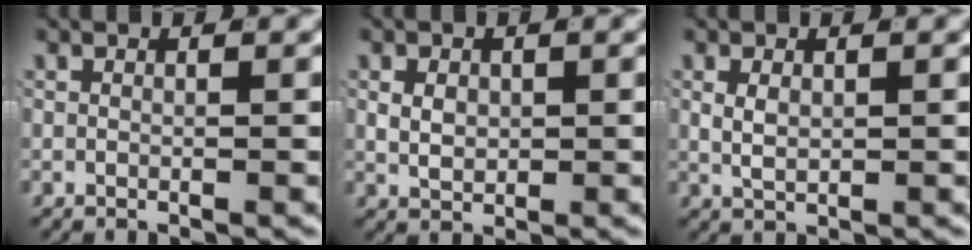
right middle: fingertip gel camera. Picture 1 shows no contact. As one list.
[{"total": 2.0, "force": [0.2, 1.4, 1.4], "torque": [-0.028, -0.010, 0.016]}, {"total": 1.6, "force": [0.3, 0.9, 1.3], "torque": [-0.030, -0.010, 0.017]}]